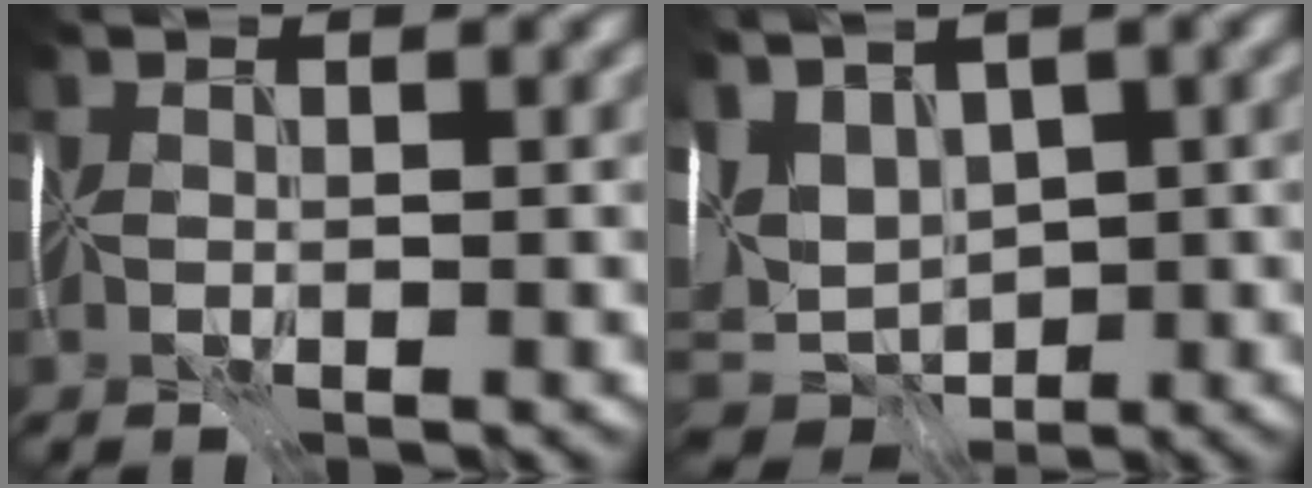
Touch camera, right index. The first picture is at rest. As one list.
[{"total": 8.5, "force": [3.2, 5.3, 5.9], "torque": [-0.128, 0.017, 0.068]}]